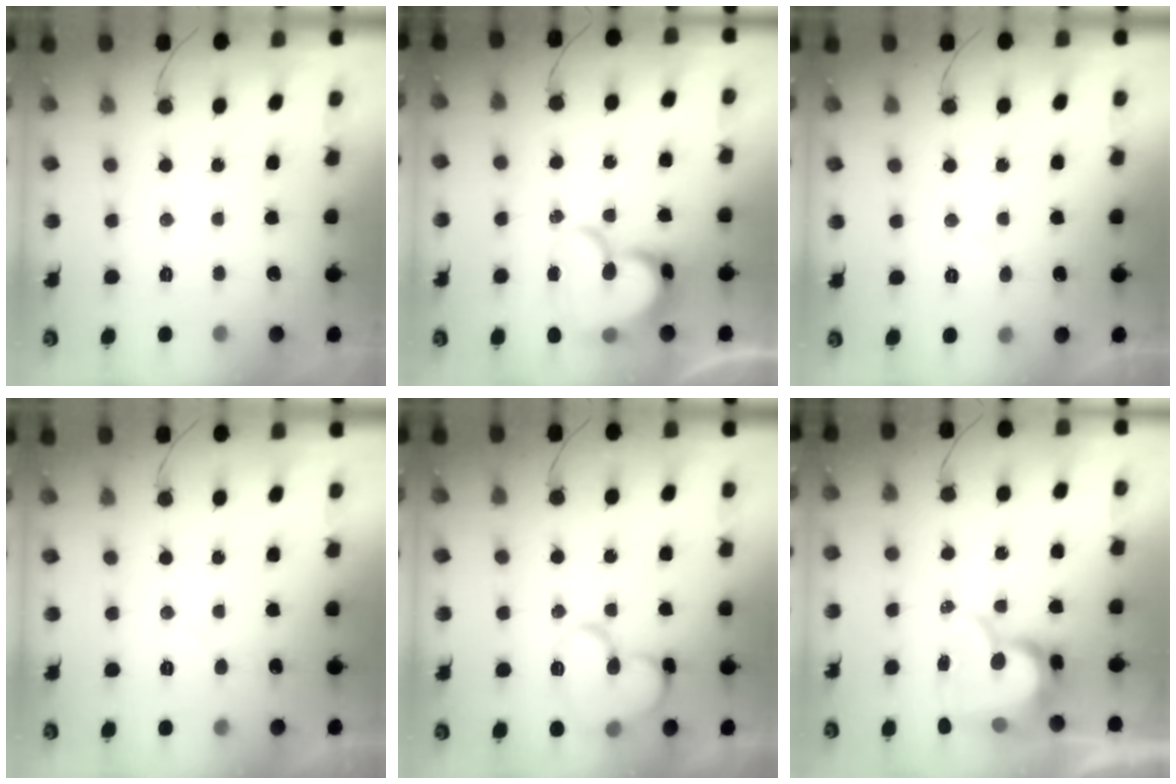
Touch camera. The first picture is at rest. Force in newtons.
{"total": 16.5, "press": 16.5, "slide": 1.1}
{"total": 3.5, "press": 3.5, "slide": 0.4}
{"total": 5.3, "press": 5.3, "slide": 0.5}
{"total": 12.5, "press": 12.4, "slide": 1.3}
{"total": 11.4, "press": 11.3, "slide": 1.1}